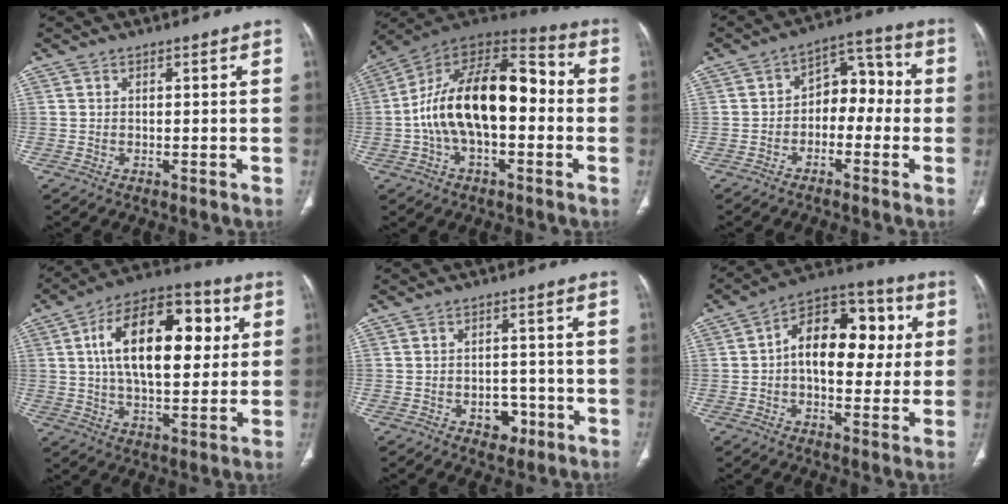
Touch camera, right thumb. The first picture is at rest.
{"total": 22.2, "force": [-1.3, 11.8, 18.8], "torque": [-0.312, 0.047, -0.026]}
{"total": 8.8, "force": [-1.5, 6.2, 6.2], "torque": [-0.049, 0.046, -0.039]}
{"total": 21.9, "force": [4.7, 11.4, 18.0], "torque": [-0.264, 0.011, 0.067]}
{"total": 4.7, "force": [-2.0, 3.5, 2.5], "torque": [-0.010, 0.017, -0.022]}
{"total": 17.9, "force": [2.0, 10.9, 14.1], "torque": [-0.168, 0.031, 0.025]}